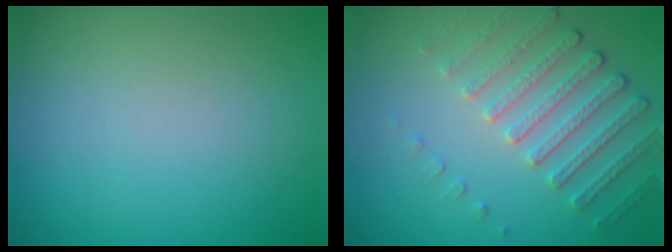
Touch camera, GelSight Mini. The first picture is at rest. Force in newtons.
{"total": 4.5, "press": 3.4, "slide": 2.9}